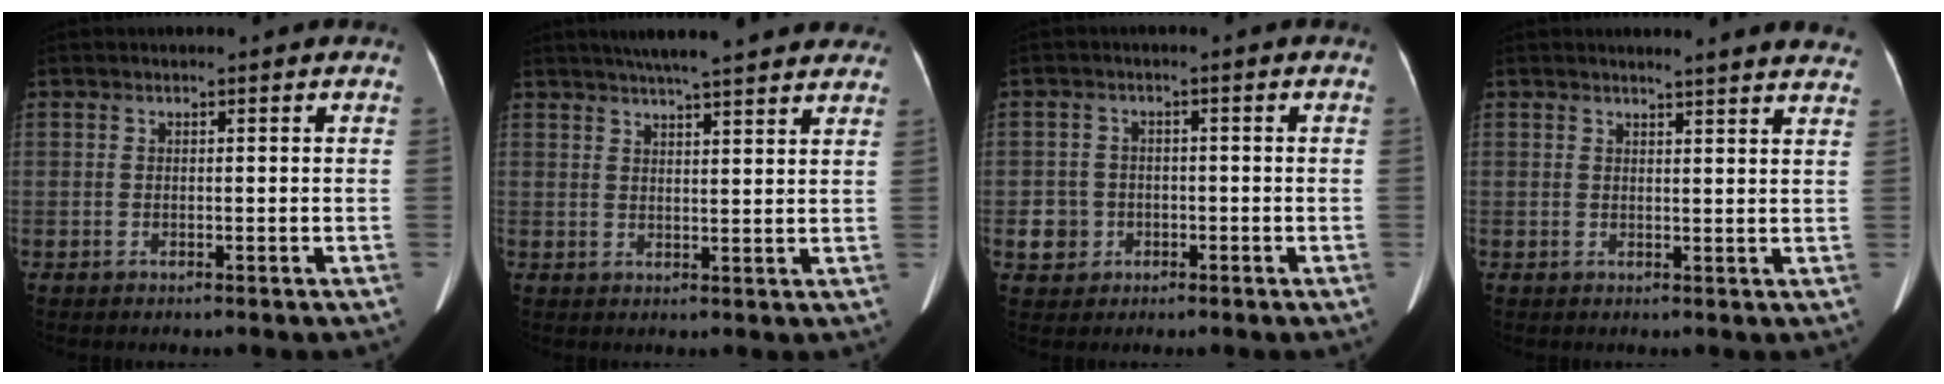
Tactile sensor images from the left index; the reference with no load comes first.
{"total": 16.3, "force": [14.0, 2.1, 8.0], "torque": [-0.107, 0.034, 0.174]}
{"total": 3.7, "force": [-1.1, 3.5, 0.3], "torque": [-0.005, 0.010, -0.012]}
{"total": 10.0, "force": [9.4, 0.2, 3.4], "torque": [-0.027, -0.021, 0.082]}